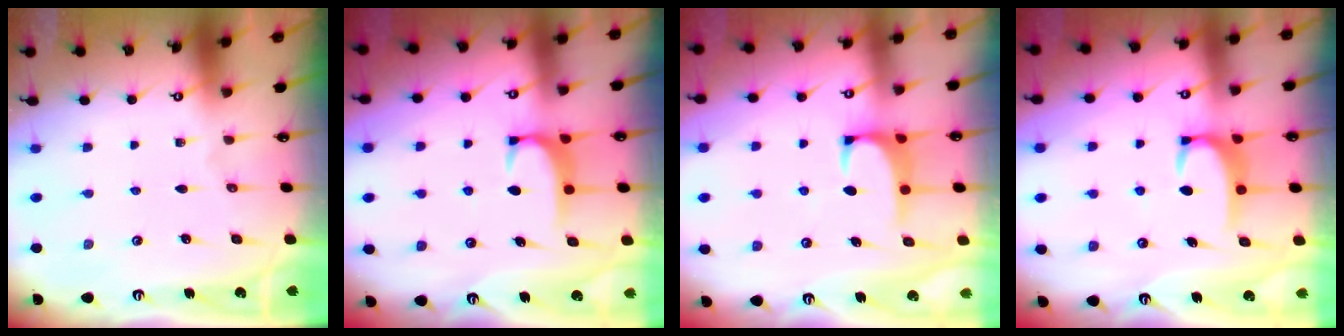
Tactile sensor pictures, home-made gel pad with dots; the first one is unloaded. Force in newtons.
{"total": 1.9, "press": 1.9, "slide": 0.5}
{"total": 1.2, "press": 1.1, "slide": 0.5}
{"total": 3.5, "press": 3.4, "slide": 0.5}